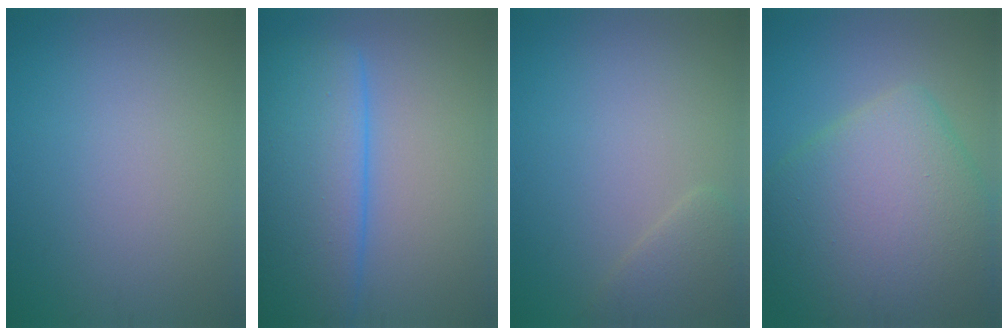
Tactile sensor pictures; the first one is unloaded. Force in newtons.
{"total": 9.7, "press": 9.7, "slide": 0.5}
{"total": 1.7, "press": 1.7, "slide": 0.2}
{"total": 11.0, "press": 11.0, "slide": 0.7}